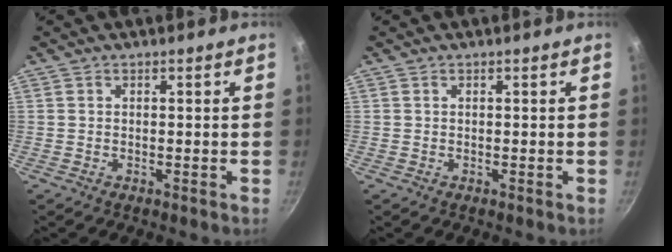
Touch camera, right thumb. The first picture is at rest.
{"total": 0.0}